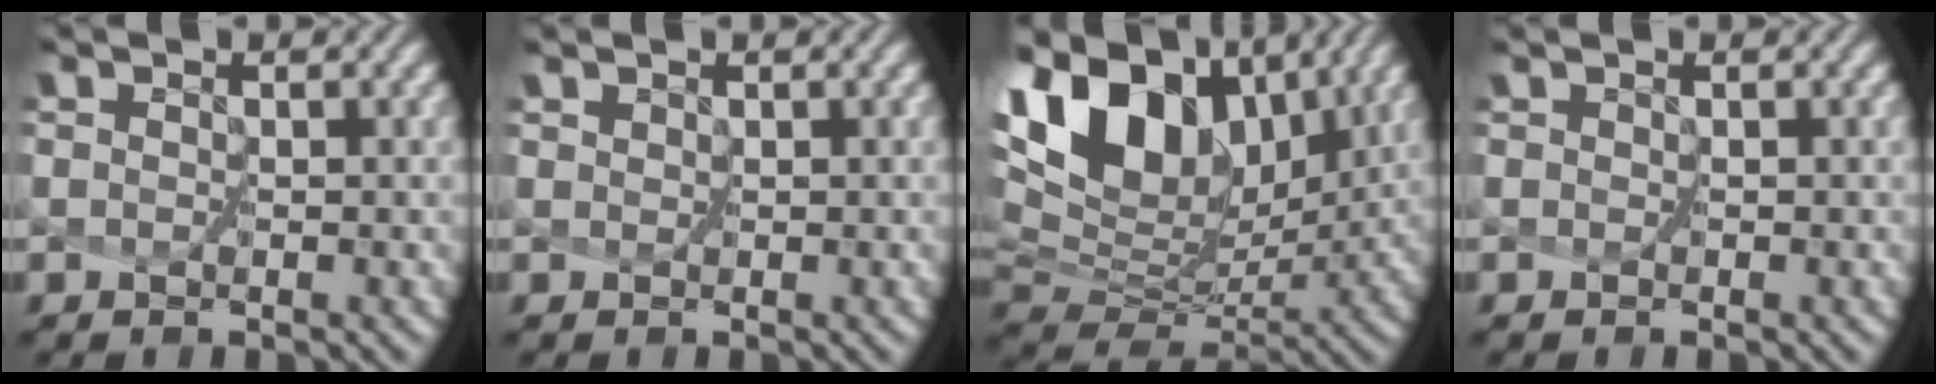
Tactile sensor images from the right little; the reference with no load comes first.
{"total": 0.9, "force": [0.5, 0.6, 0.4], "torque": [-0.011, 0.003, 0.003]}
{"total": 13.8, "force": [6.2, 8.1, 9.3], "torque": [-0.187, 0.026, 0.119]}
{"total": 0.0}